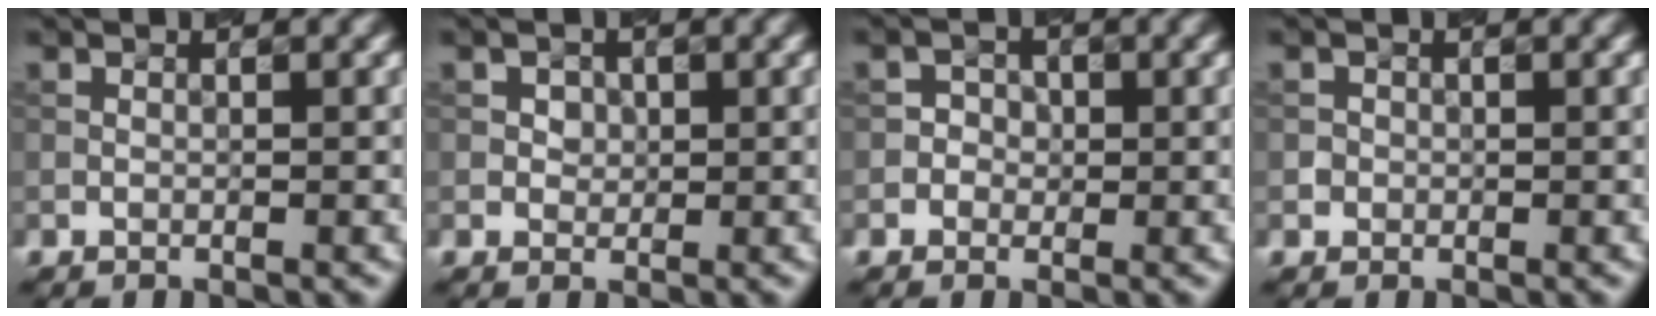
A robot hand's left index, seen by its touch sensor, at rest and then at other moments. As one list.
[{"total": 1.6, "force": [0.7, 1.2, 0.8], "torque": [-0.014, 0.007, 0.011]}, {"total": 1.6, "force": [-0.4, 1.5, 0.3], "torque": [0.010, 0.009, -0.017]}, {"total": 0.8, "force": [-0.1, 0.8, 0.1], "torque": [0.010, 0.002, -0.001]}]